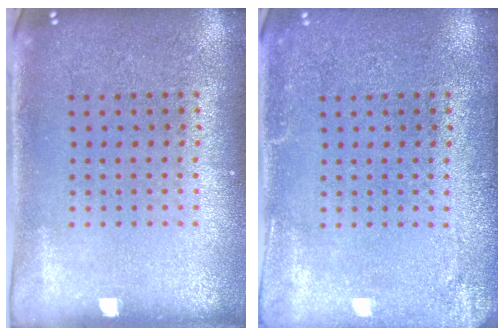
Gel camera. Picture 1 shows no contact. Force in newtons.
{"total": 2.1, "press": 2.1, "slide": 0.2}